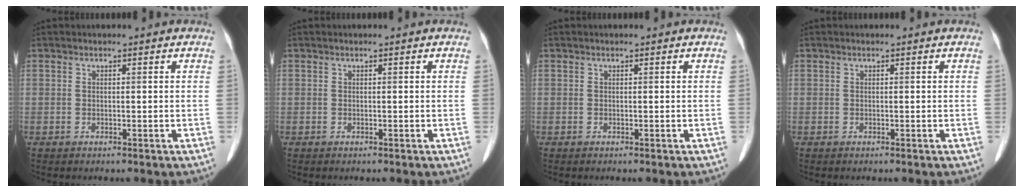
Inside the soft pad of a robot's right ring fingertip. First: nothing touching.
{"total": 0.0}
{"total": 0.0}
{"total": 0.0}